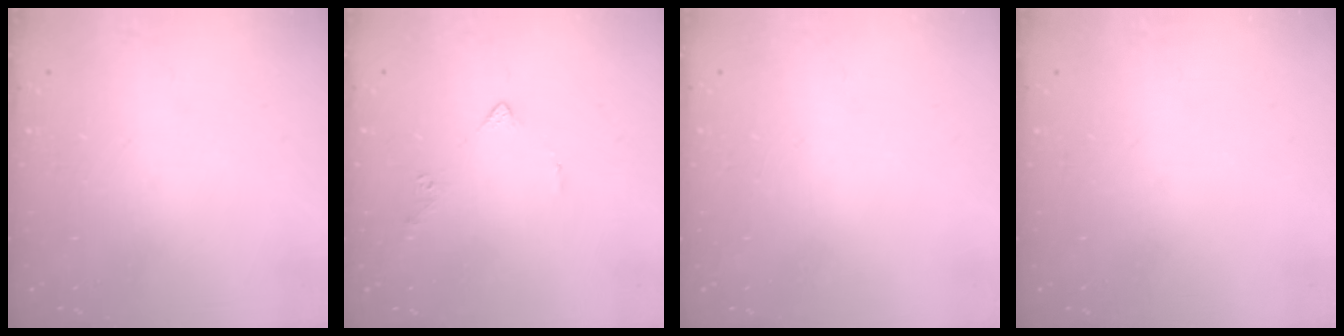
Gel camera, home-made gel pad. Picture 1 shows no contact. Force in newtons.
{"total": 3.9, "press": 3.8, "slide": 0.9}
{"total": 2.0, "press": 2.0, "slide": 0.1}
{"total": 0.0}